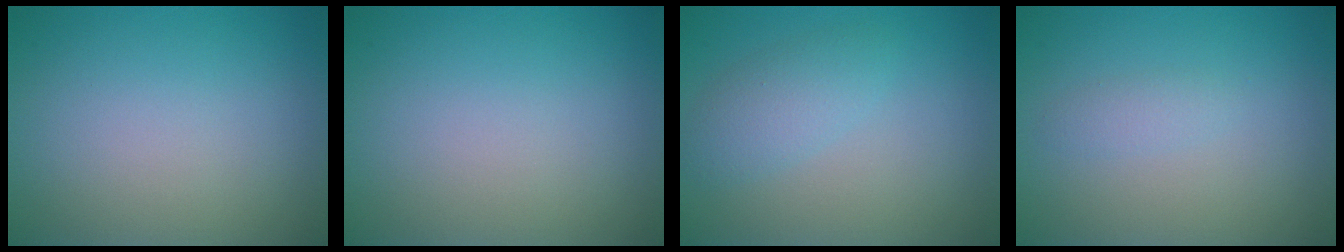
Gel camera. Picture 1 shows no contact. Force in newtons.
{"total": 0.0}
{"total": 2.5, "press": 2.5, "slide": 0.0}
{"total": 0.9, "press": 0.9, "slide": 0.0}